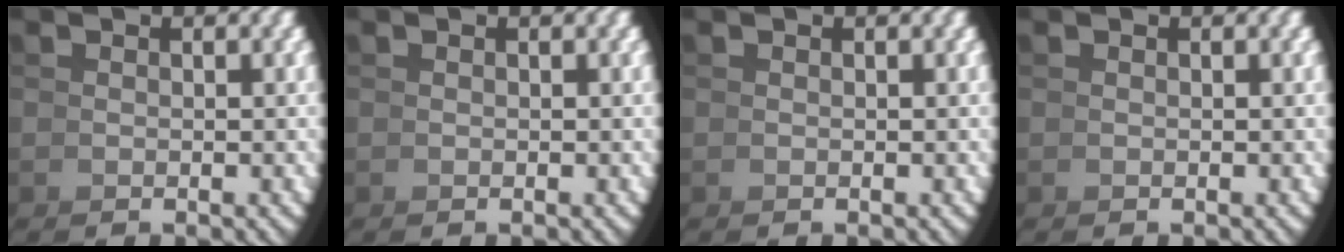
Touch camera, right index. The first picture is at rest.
{"total": 0.0}
{"total": 0.0}
{"total": 0.0}